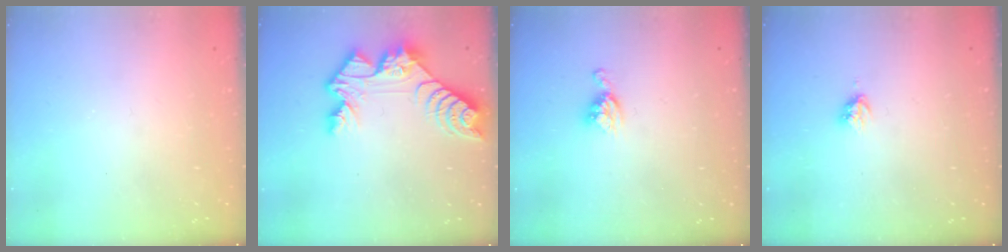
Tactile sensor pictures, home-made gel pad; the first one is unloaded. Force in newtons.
{"total": 11.2, "press": 11.1, "slide": 1.0}
{"total": 5.5, "press": 5.5, "slide": 0.1}
{"total": 3.0, "press": 3.0, "slide": 0.3}